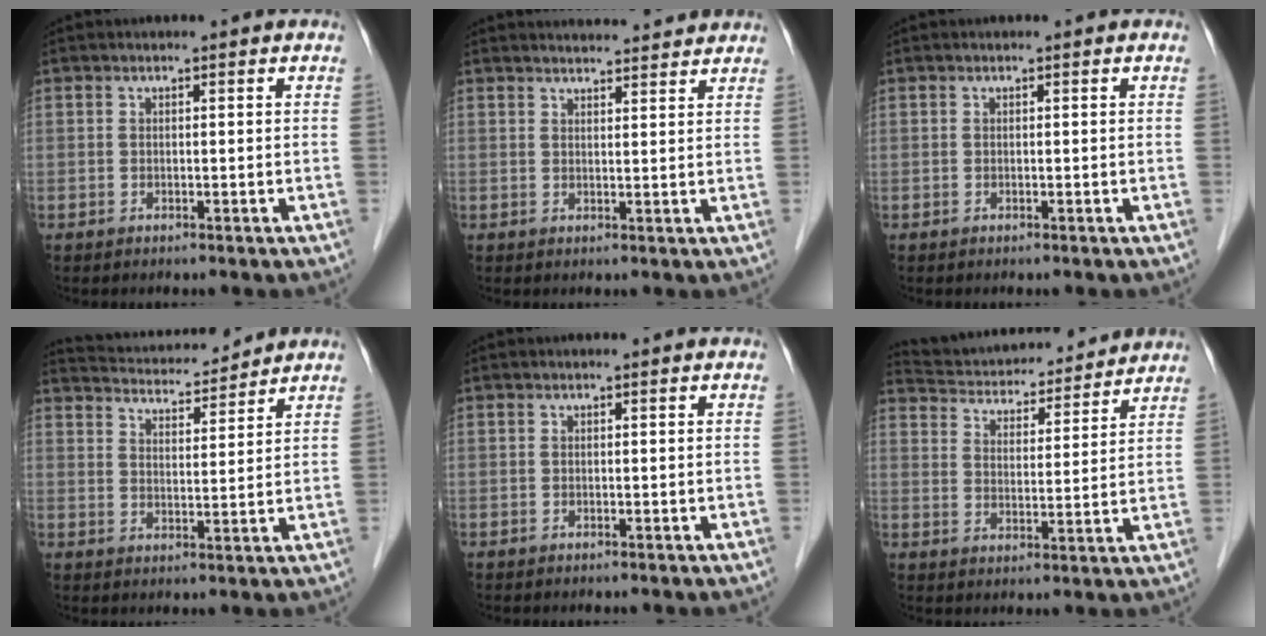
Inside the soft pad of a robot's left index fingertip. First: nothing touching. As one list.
[{"total": 7.6, "force": [7.4, 0.8, 1.3], "torque": [-0.017, 0.020, 0.086]}, {"total": 0.0}, {"total": 10.9, "force": [10.6, 1.1, 2.4], "torque": [-0.048, 0.015, 0.168]}, {"total": 0.0}, {"total": 17.0, "force": [16.2, 3.5, 4.0], "torque": [-0.066, 0.021, 0.237]}]